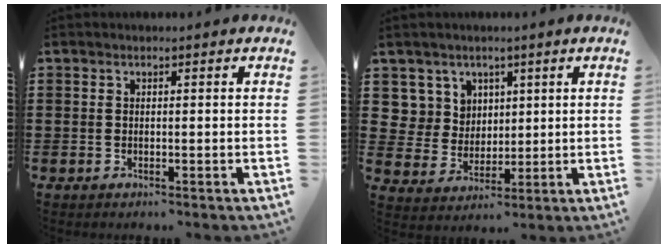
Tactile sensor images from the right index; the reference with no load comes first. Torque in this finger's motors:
{"motor_torque": [0.19, 0.23, 0.01, 0.00]}